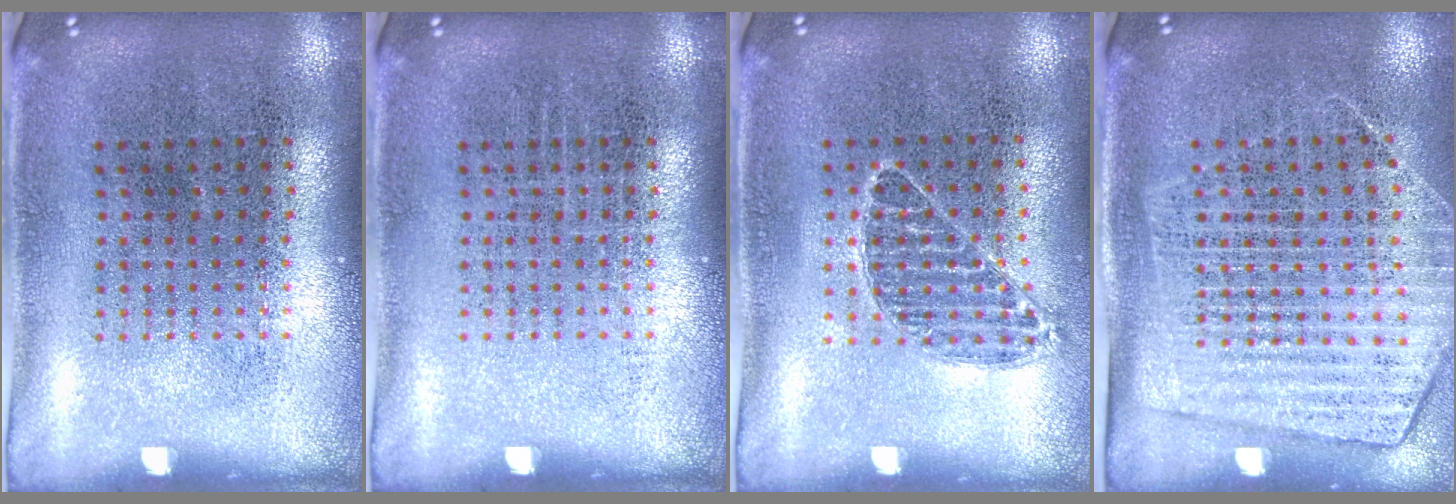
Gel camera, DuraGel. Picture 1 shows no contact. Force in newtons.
{"total": 0.0}
{"total": 0.6, "press": 0.6, "slide": 0.1}
{"total": 1.8, "press": 1.5, "slide": 0.9}